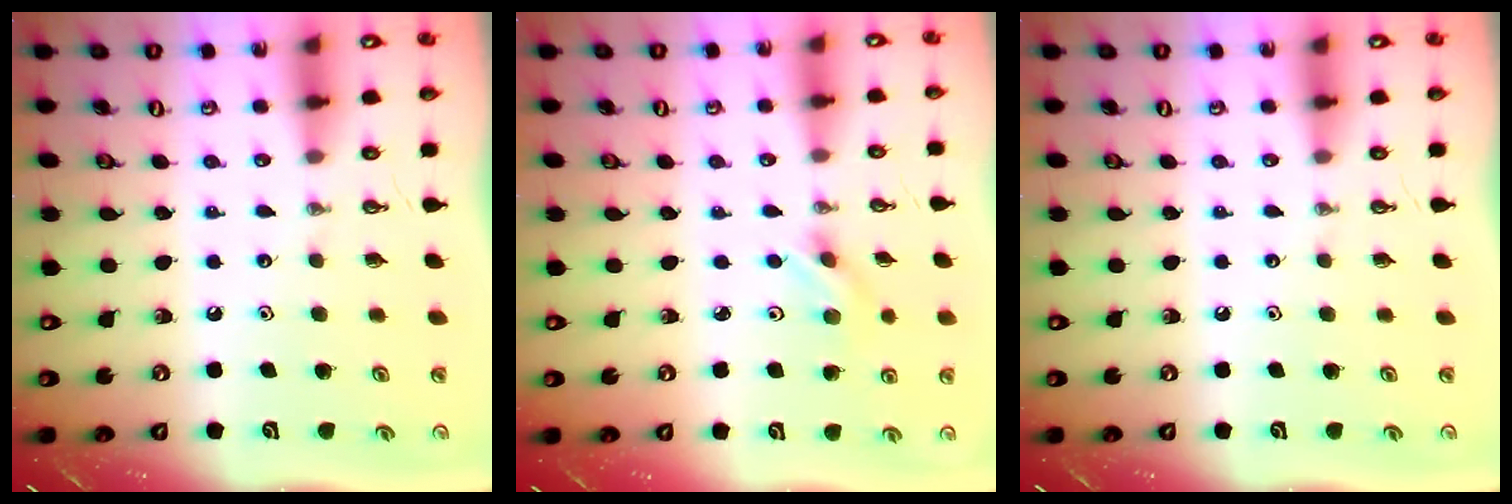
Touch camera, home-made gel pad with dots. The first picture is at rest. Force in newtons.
{"total": 2.3, "press": 2.1, "slide": 0.8}
{"total": 0.0}